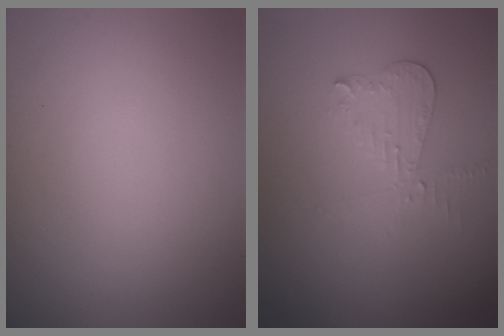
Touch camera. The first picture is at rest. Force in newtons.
{"total": 2.1, "press": 2.0, "slide": 0.5}